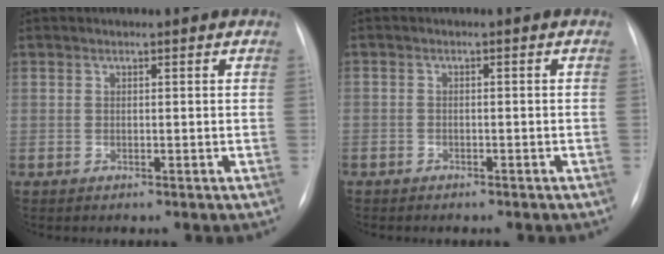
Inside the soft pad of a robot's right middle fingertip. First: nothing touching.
{"total": 2.2, "force": [-1.7, 1.3, 0.6], "torque": [-0.013, 0.004, -0.019]}